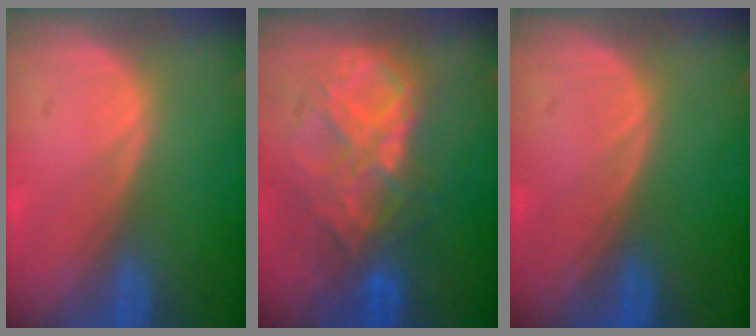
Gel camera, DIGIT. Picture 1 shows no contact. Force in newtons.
{"total": 9.2, "press": 7.9, "slide": 4.8}
{"total": 0.0}